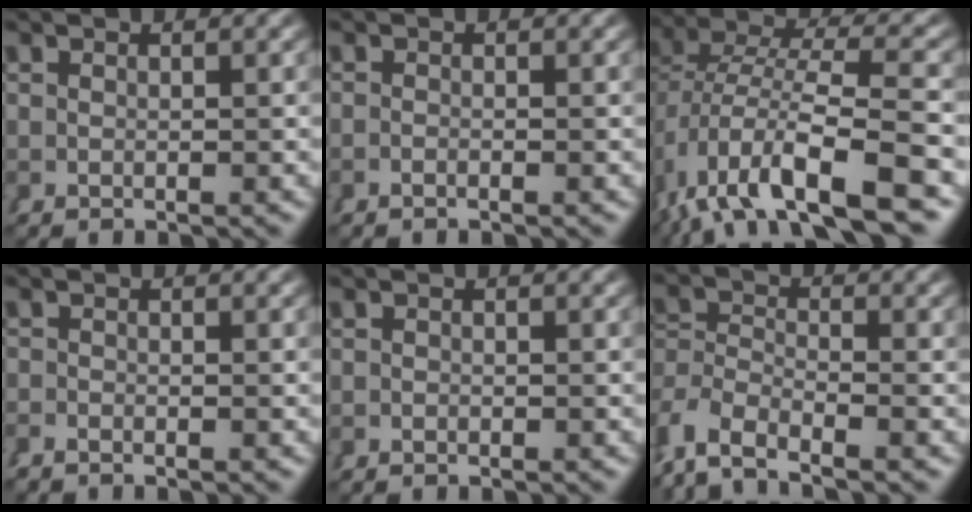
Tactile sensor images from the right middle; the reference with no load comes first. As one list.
[{"total": 0.7, "force": [-0.6, -0.4, 0.0], "torque": [0.001, 0.002, -0.014]}, {"total": 8.4, "force": [-2.8, 3.7, 7.0], "torque": [-0.132, -0.018, -0.031]}, {"total": 1.0, "force": [-1.0, -0.4, 0.0], "torque": [0.005, -0.003, -0.019]}, {"total": 0.6, "force": [-0.5, -0.4, -0.2], "torque": [0.004, -0.002, -0.009]}, {"total": 6.0, "force": [-3.0, 4.3, 2.8], "torque": [-0.085, -0.027, -0.048]}]